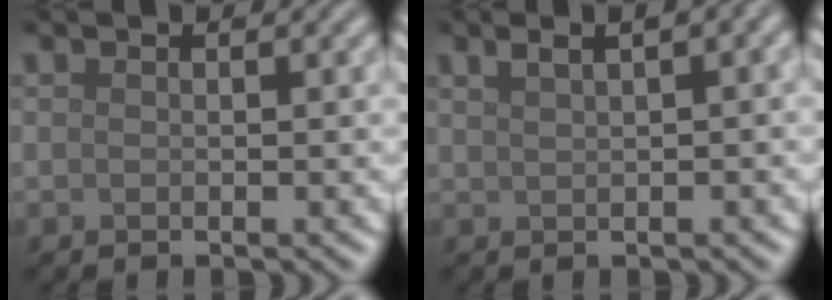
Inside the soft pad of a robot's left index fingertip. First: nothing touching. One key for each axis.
{"total": 5.0, "fx": 2.6, "fy": 2.0, "fz": 3.8, "tx": -0.053, "ty": 0.024, "tz": 0.035}